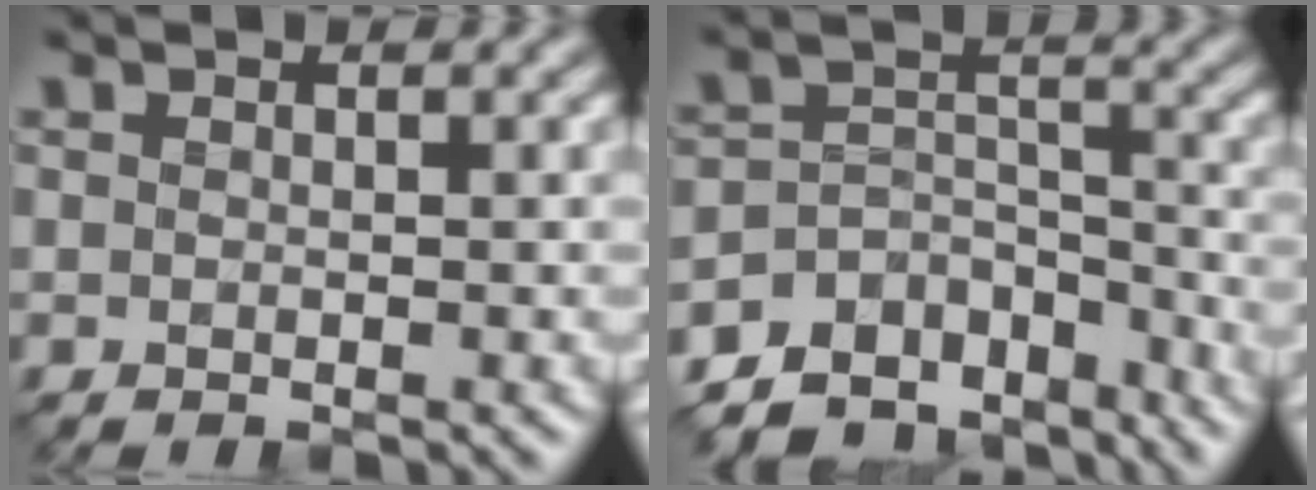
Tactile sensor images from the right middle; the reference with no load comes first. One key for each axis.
{"total": 8.9, "fx": -7.6, "fy": 4.1, "fz": 2.4, "tx": -0.034, "ty": 0.003, "tz": -0.110}